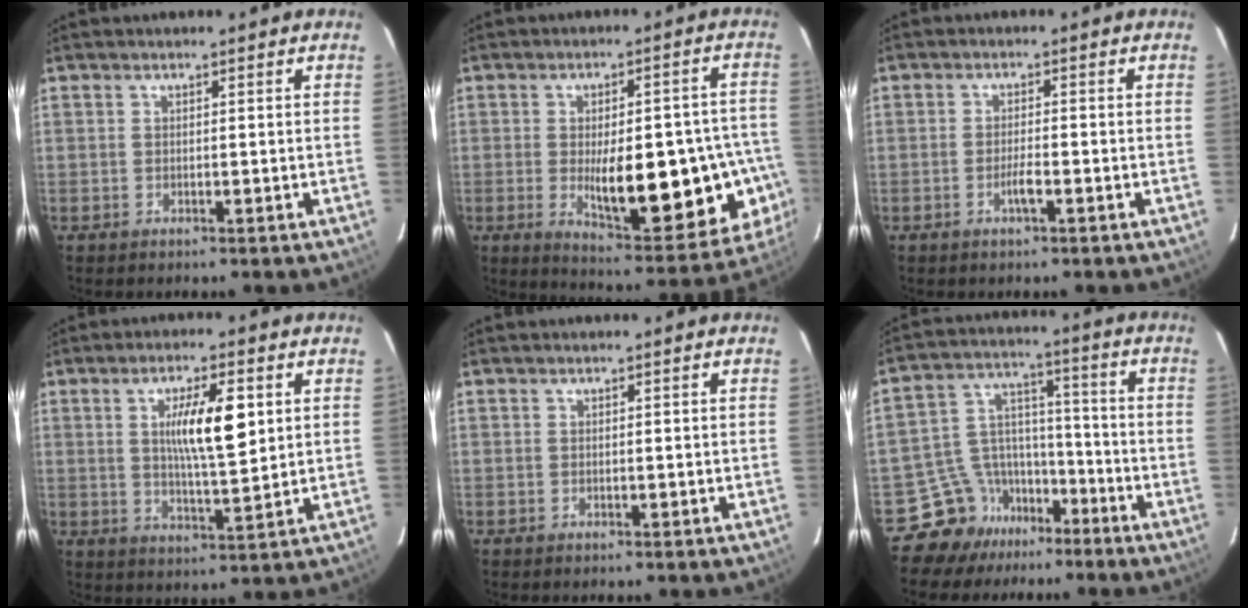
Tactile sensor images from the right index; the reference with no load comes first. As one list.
[{"total": 20.6, "force": [-4.1, 6.1, 19.3], "torque": [-0.191, 0.011, -0.030]}, {"total": 2.3, "force": [-1.0, 0.2, 2.0], "torque": [-0.039, -0.001, -0.019]}, {"total": 9.0, "force": [2.3, 1.6, 8.6], "torque": [-0.149, 0.000, 0.042]}, {"total": 0.0}, {"total": 10.3, "force": [-7.0, 7.6, 0.7], "torque": [-0.020, 0.070, -0.112]}]